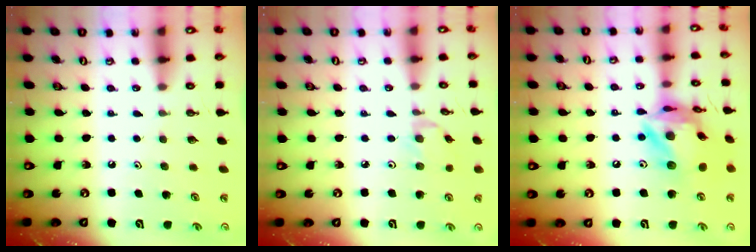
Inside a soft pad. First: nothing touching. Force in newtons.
{"total": 0.6, "press": 0.5, "slide": 0.3}
{"total": 17.3, "press": 17.2, "slide": 1.9}